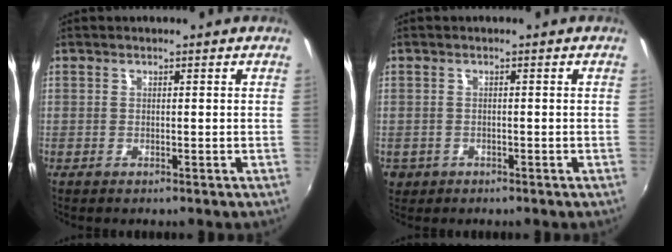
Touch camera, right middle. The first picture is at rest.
{"total": 3.7, "force": [-1.2, 3.2, 1.4], "torque": [-0.036, -0.006, -0.014]}